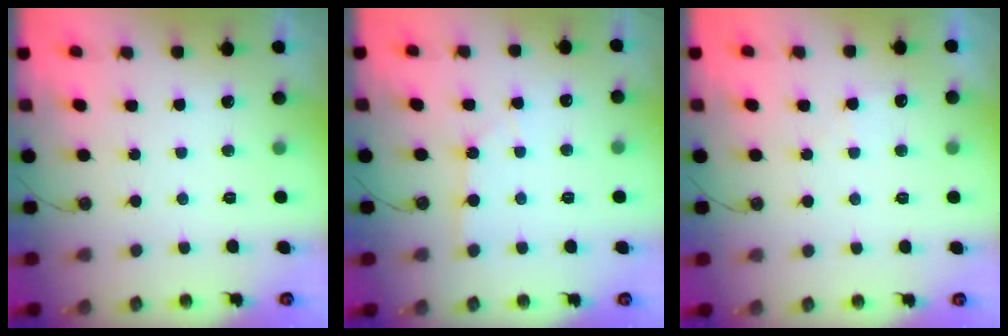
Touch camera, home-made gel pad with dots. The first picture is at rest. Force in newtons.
{"total": 2.2, "press": 2.2, "slide": 0.3}
{"total": 5.0, "press": 5.0, "slide": 0.8}